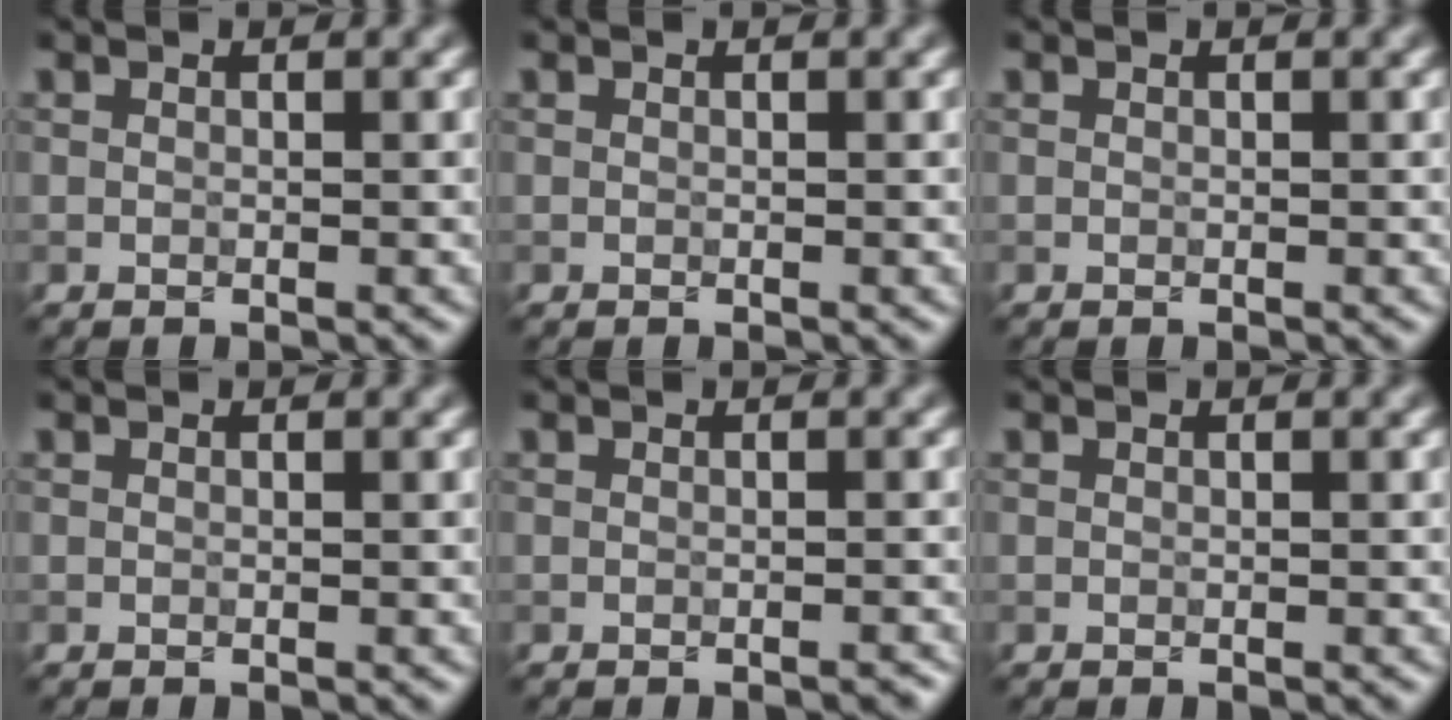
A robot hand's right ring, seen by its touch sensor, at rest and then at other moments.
{"total": 0.0}
{"total": 0.0}
{"total": 0.0}
{"total": 0.6, "force": [-0.5, 0.1, 0.3], "torque": [-0.002, 0.001, -0.007]}
{"total": 0.0}